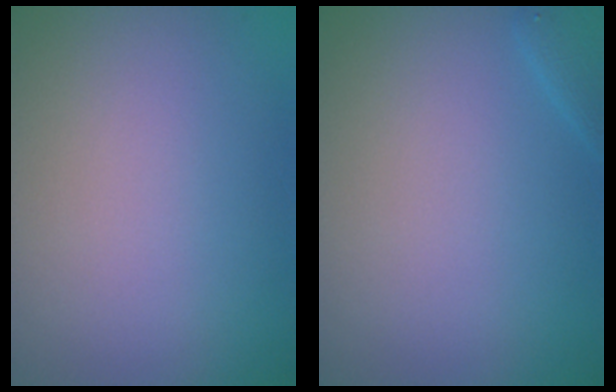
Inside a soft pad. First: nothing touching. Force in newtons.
{"total": 1.2, "press": 1.2, "slide": 0.1}